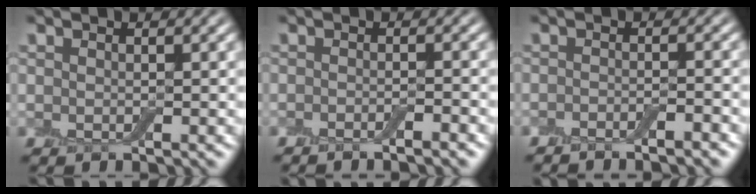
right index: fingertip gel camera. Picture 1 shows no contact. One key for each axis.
{"total": 1.8, "fx": -1.4, "fy": 0.2, "fz": 1.2, "tx": -0.017, "ty": 0.000, "tz": -0.027}
{"total": 2.4, "fx": -2.0, "fy": 0.3, "fz": 1.3, "tx": -0.020, "ty": 0.000, "tz": -0.036}